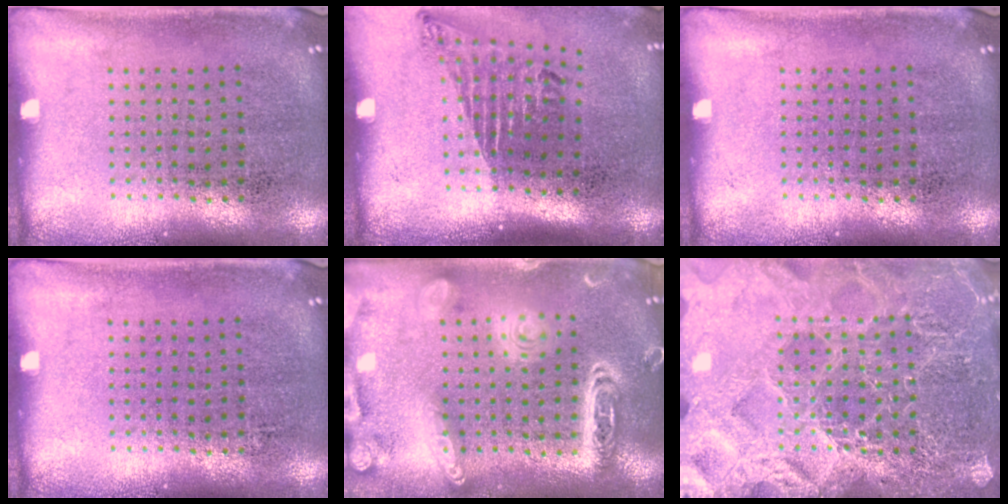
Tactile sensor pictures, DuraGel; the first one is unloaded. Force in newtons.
{"total": 1.7, "press": 1.1, "slide": 1.3}
{"total": 0.0}
{"total": 0.0}
{"total": 2.8, "press": 2.8, "slide": 0.3}
{"total": 6.4, "press": 6.4, "slide": 0.8}